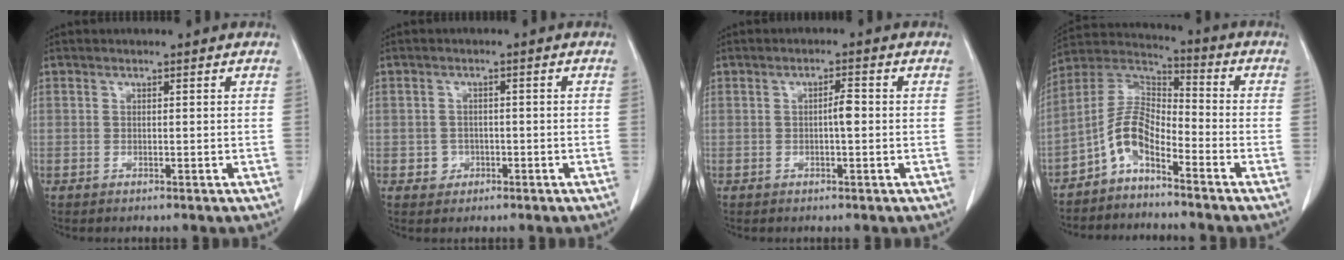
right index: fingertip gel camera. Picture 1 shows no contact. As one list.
[{"total": 2.0, "force": [-0.7, 1.9, 0.3], "torque": [0.001, 0.009, -0.007]}, {"total": 2.0, "force": [-0.1, 0.2, 2.0], "torque": [-0.035, 0.003, -0.002]}, {"total": 7.5, "force": [-4.6, 2.7, 5.4], "torque": [-0.115, 0.027, -0.095]}]